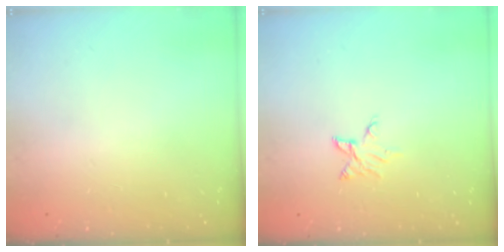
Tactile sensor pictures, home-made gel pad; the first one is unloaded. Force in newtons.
{"total": 3.8, "press": 3.8, "slide": 0.4}